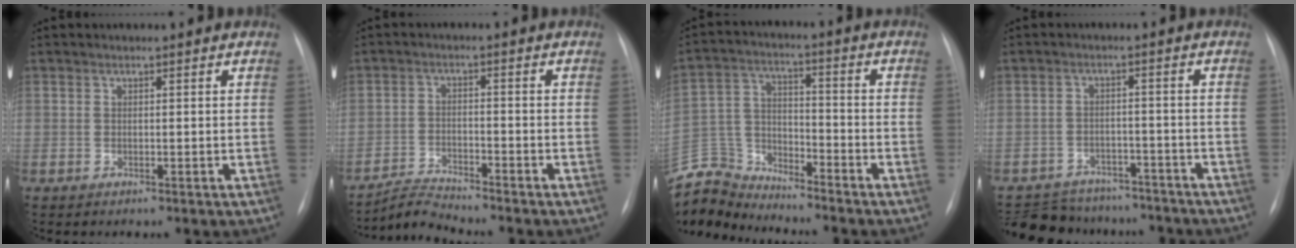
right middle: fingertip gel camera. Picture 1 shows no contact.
{"total": 4.2, "force": [-4.0, -1.1, -0.5], "torque": [0.001, -0.017, -0.075]}
{"total": 10.4, "force": [-10.3, 1.4, -0.2], "torque": [-0.003, 0.019, -0.205]}
{"total": 14.2, "force": [-12.5, 6.0, 3.4], "torque": [-0.070, 0.013, -0.162]}